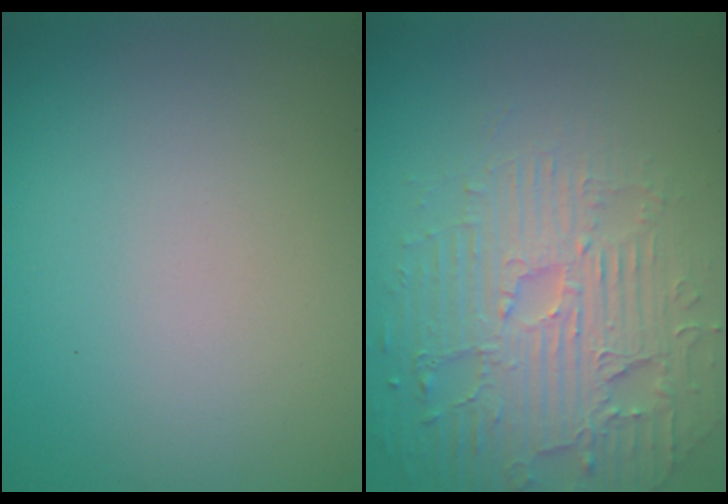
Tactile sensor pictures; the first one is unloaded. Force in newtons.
{"total": 5.4, "press": 4.7, "slide": 2.7}